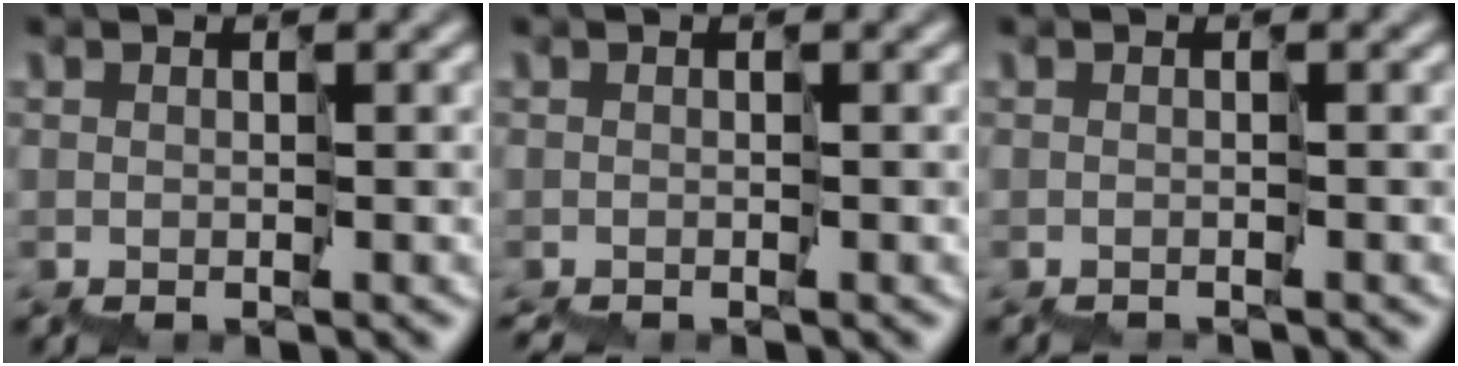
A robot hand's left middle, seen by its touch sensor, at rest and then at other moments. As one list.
[{"total": 1.2, "force": [-1.2, 0.1, 0.1], "torque": [0.001, -0.004, -0.019]}, {"total": 1.1, "force": [-1.1, 0.0, -0.2], "torque": [0.009, 0.000, -0.020]}]